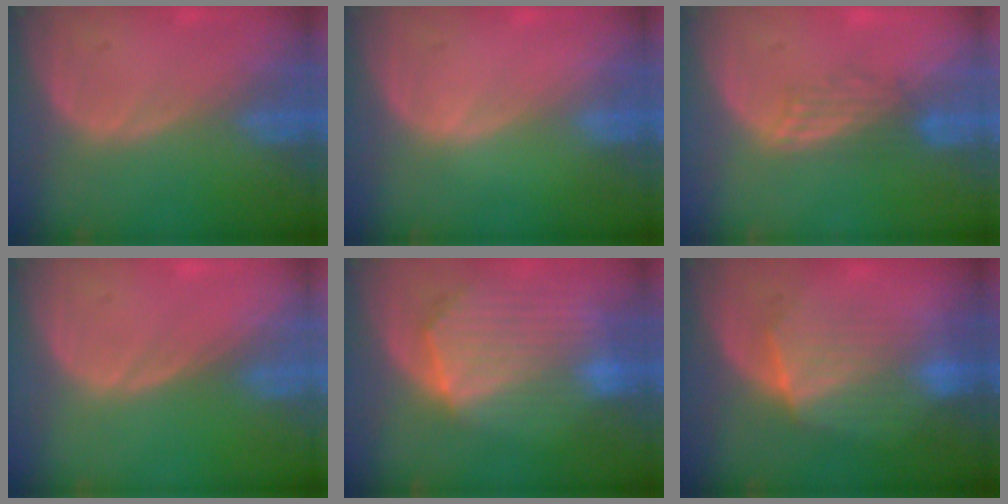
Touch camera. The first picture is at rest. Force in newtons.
{"total": 0.0}
{"total": 2.7, "press": 2.7, "slide": 0.4}
{"total": 0.0}
{"total": 10.3, "press": 8.9, "slide": 5.1}
{"total": 7.0, "press": 6.9, "slide": 1.2}